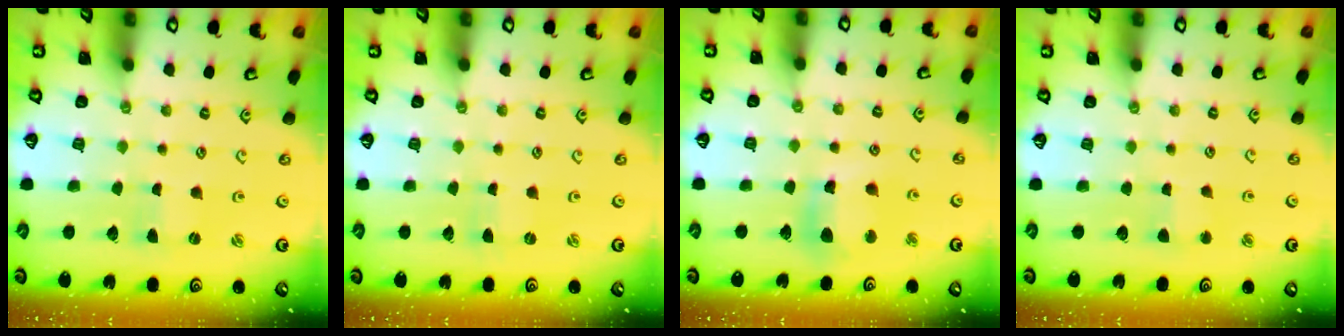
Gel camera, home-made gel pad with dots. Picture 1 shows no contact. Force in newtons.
{"total": 0.0}
{"total": 10.7, "press": 10.6, "slide": 1.3}
{"total": 2.5, "press": 2.5, "slide": 0.3}